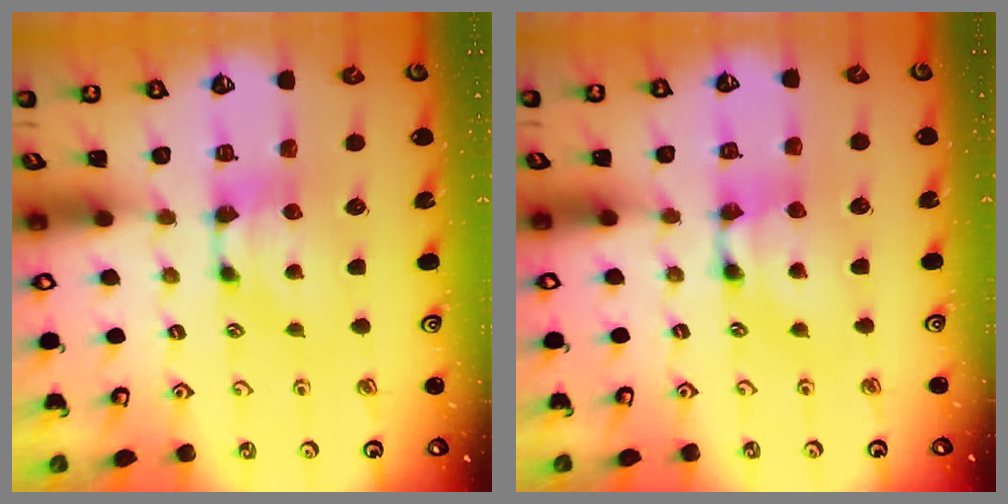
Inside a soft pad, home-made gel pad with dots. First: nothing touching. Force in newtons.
{"total": 2.0, "press": 2.0, "slide": 0.1}